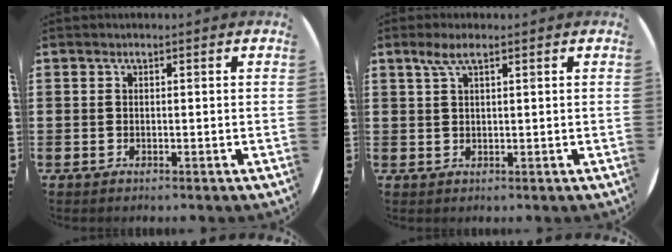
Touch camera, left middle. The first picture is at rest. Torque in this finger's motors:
{"motor_torque": [0.52, -0.18, 0.08, 0.07]}